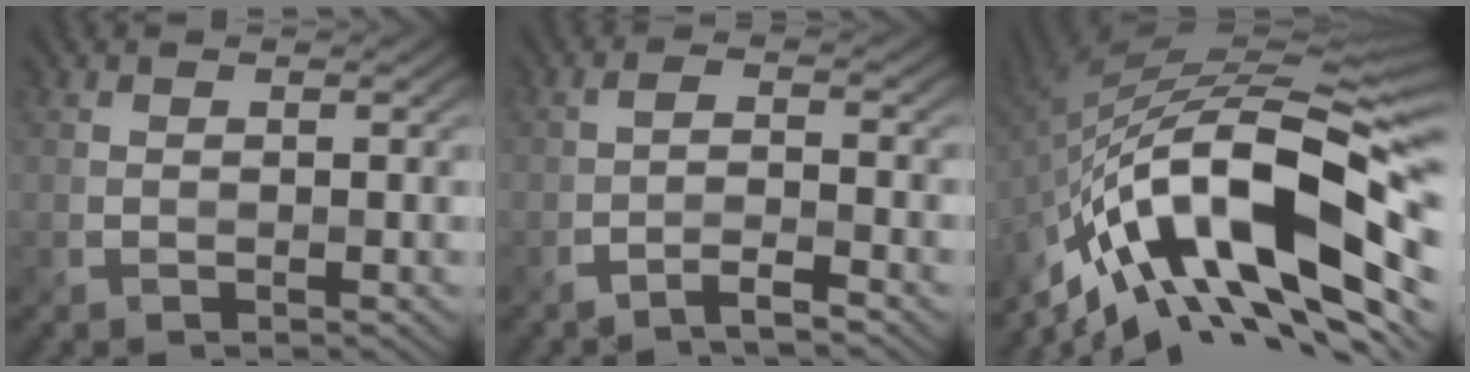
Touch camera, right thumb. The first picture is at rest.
{"total": 3.2, "force": [-2.4, 0.4, 2.2], "torque": [-0.037, 0.011, -0.057]}
{"total": 18.3, "force": [-5.7, 7.6, 15.7], "torque": [-0.288, 0.012, -0.115]}